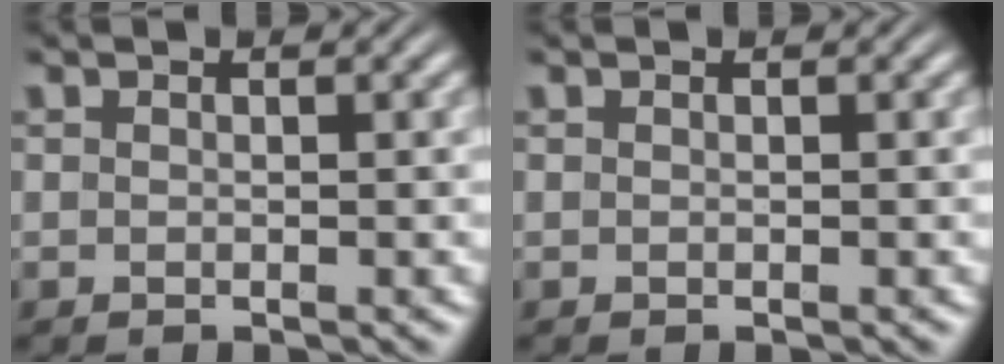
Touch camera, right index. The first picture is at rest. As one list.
[{"total": 0.0}]